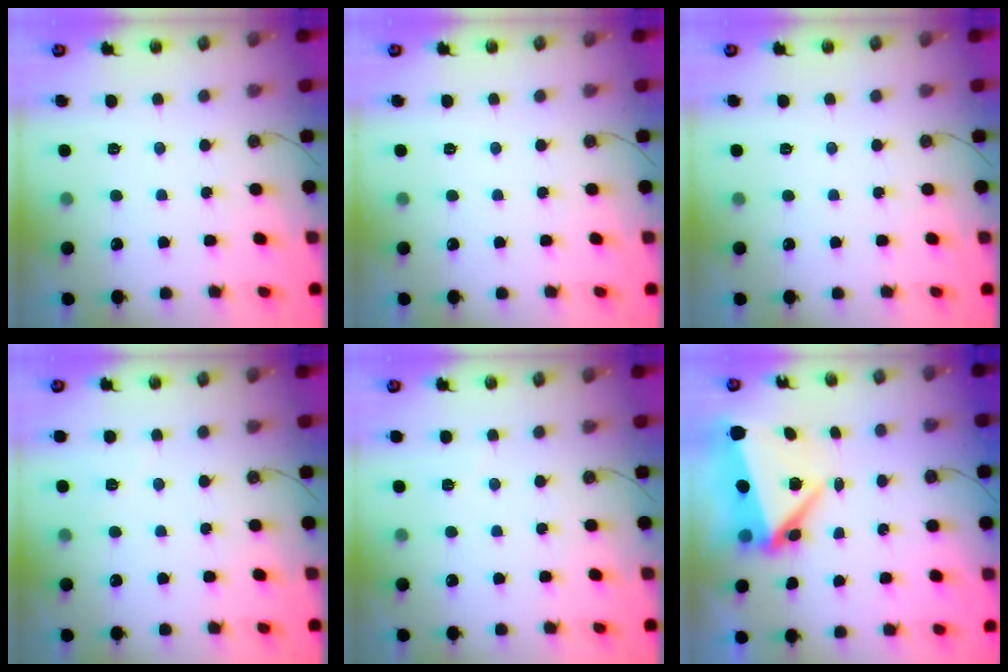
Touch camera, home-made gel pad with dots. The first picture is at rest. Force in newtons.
{"total": 0.0}
{"total": 0.0}
{"total": 2.6, "press": 2.3, "slide": 1.2}
{"total": 3.0, "press": 3.0, "slide": 0.3}
{"total": 8.4, "press": 8.2, "slide": 1.8}